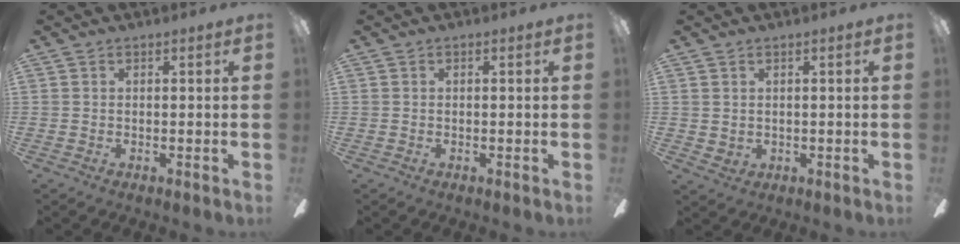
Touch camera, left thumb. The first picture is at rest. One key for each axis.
{"total": 0.0}
{"total": 1.7, "fx": 1.4, "fy": 1.0, "fz": 0.3, "tx": -0.007, "ty": -0.002, "tz": 0.025}